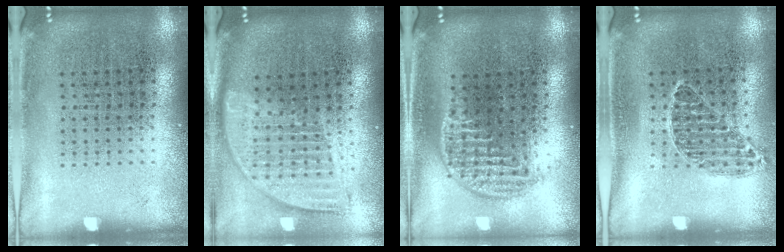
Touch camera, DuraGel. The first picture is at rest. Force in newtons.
{"total": 1.8, "press": 1.5, "slide": 1.0}
{"total": 1.3, "press": 1.1, "slide": 0.7}
{"total": 0.8, "press": 0.7, "slide": 0.3}